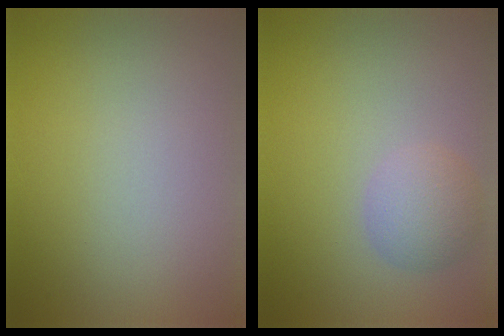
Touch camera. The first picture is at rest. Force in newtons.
{"total": 2.7, "press": 2.7, "slide": 0.1}